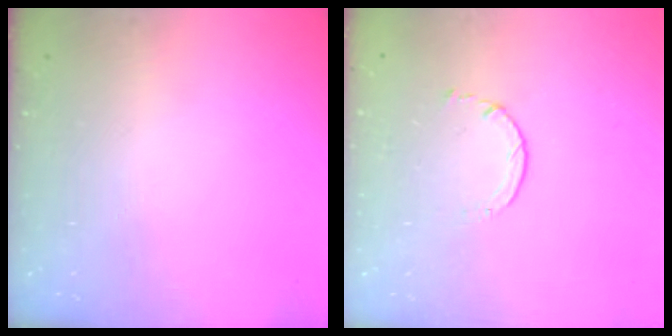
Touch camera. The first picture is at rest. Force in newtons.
{"total": 1.7, "press": 1.6, "slide": 0.2}